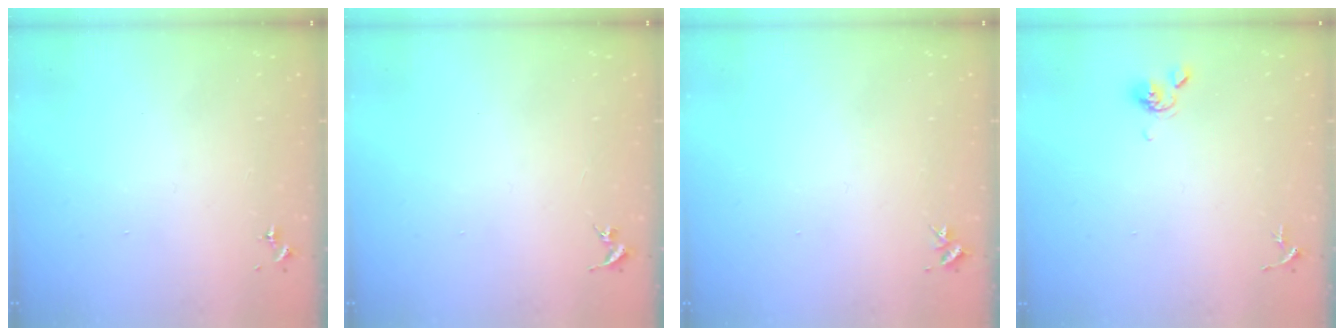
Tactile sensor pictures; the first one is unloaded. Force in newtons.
{"total": 0.0}
{"total": 3.2, "press": 3.2, "slide": 0.4}
{"total": 5.5, "press": 5.4, "slide": 1.0}